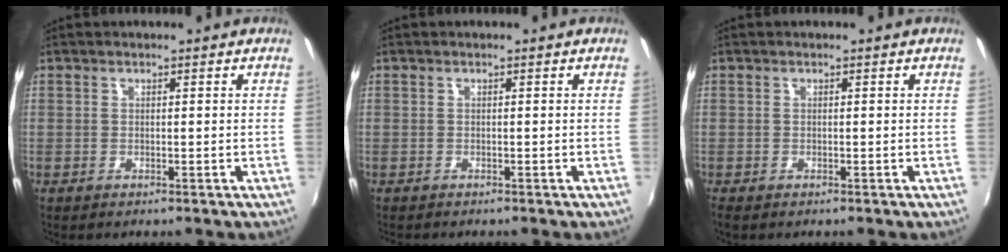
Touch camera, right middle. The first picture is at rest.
{"total": 0.7, "force": [-0.7, 0.2, 0.2], "torque": [-0.004, -0.002, -0.012]}
{"total": 0.6, "force": [-0.4, 0.2, 0.3], "torque": [-0.009, -0.002, -0.007]}